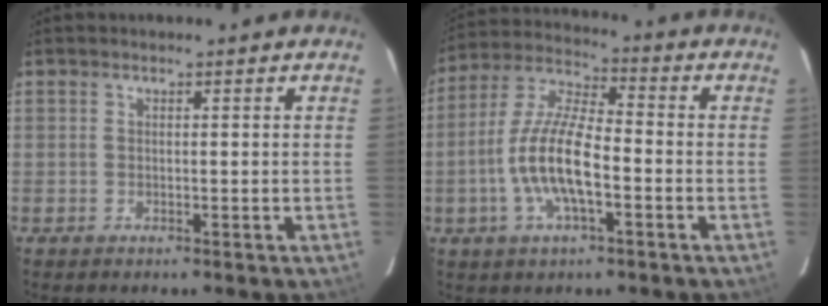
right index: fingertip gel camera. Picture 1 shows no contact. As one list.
[{"total": 12.4, "force": [-3.6, 3.7, 11.2], "torque": [-0.234, 0.001, -0.070]}]